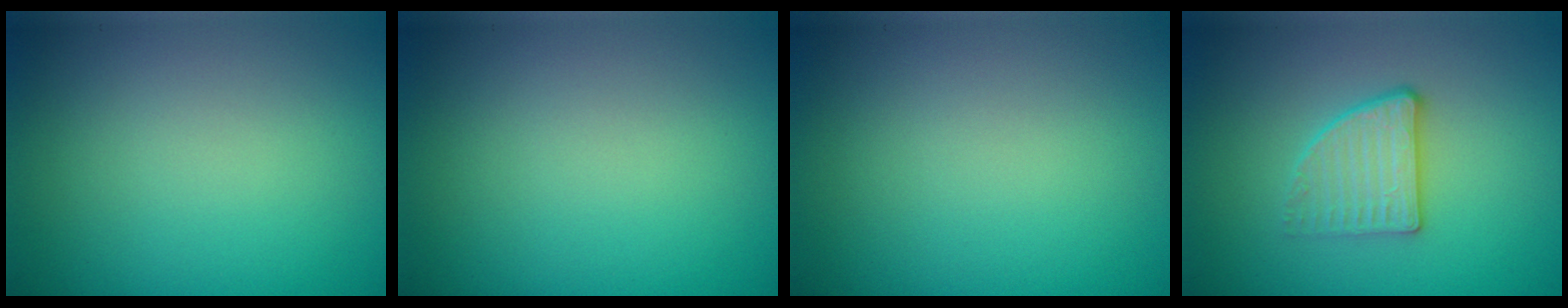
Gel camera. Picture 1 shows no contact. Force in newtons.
{"total": 0.0}
{"total": 0.0}
{"total": 2.8, "press": 2.5, "slide": 1.2}